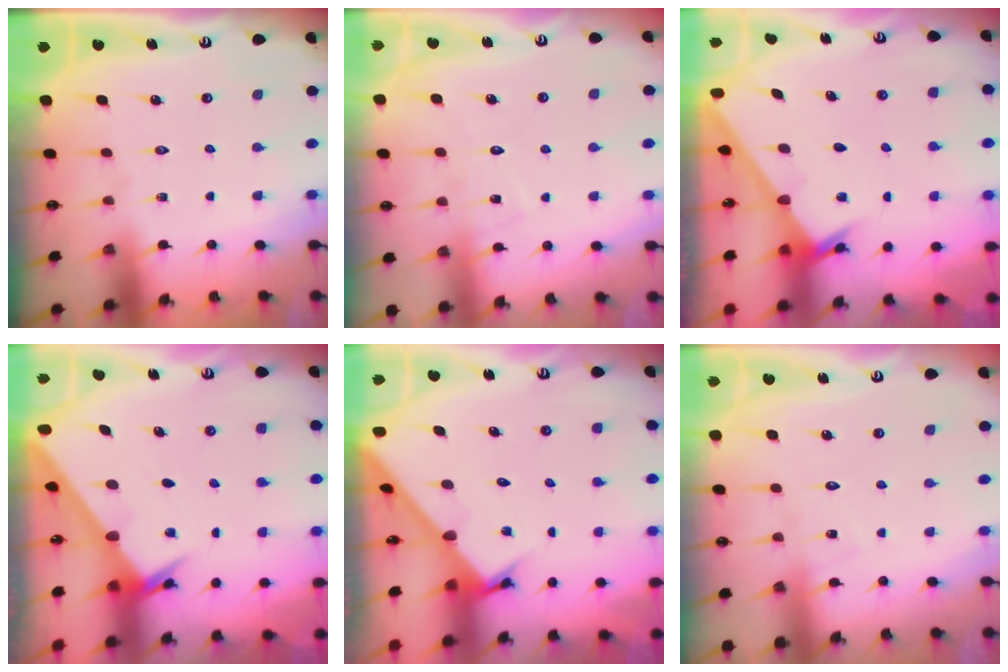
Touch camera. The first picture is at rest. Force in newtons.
{"total": 8.3, "press": 8.3, "slide": 0.4}
{"total": 2.3, "press": 2.3, "slide": 0.2}
{"total": 2.4, "press": 2.4, "slide": 0.3}
{"total": 2.4, "press": 2.4, "slide": 0.2}
{"total": 8.2, "press": 8.2, "slide": 0.4}